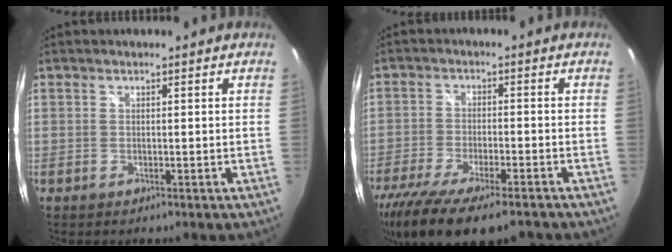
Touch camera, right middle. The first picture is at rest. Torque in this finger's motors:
{"motor_torque": [2.14, 0.00, 0.69, 0.10]}